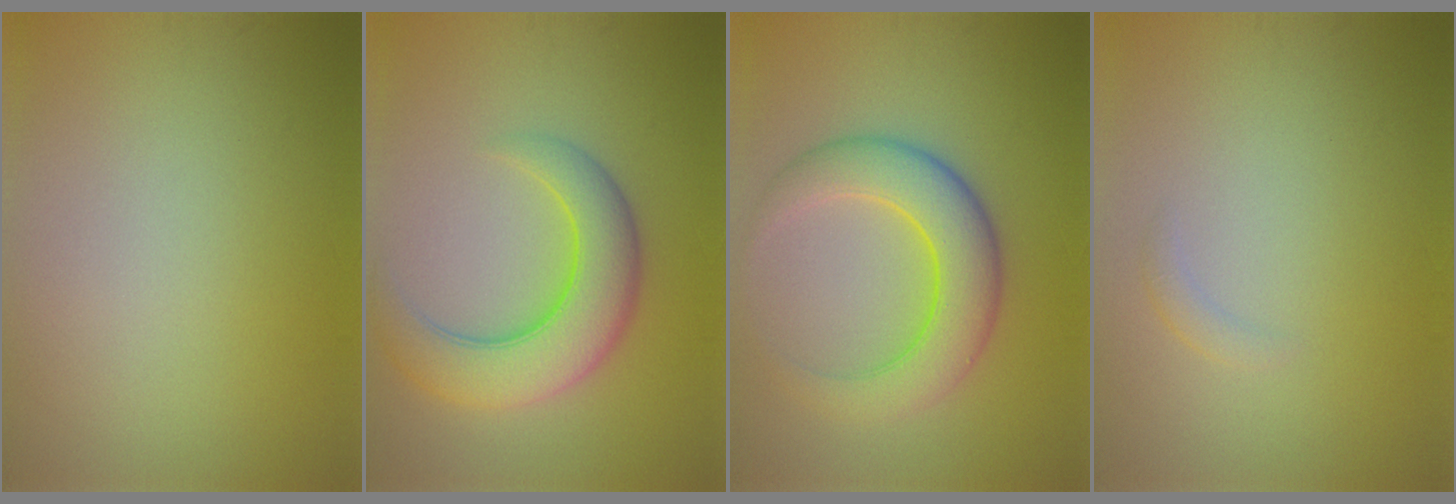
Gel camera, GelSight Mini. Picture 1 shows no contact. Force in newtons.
{"total": 7.1, "press": 7.1, "slide": 0.4}
{"total": 6.2, "press": 6.2, "slide": 0.2}
{"total": 0.9, "press": 0.9, "slide": 0.0}